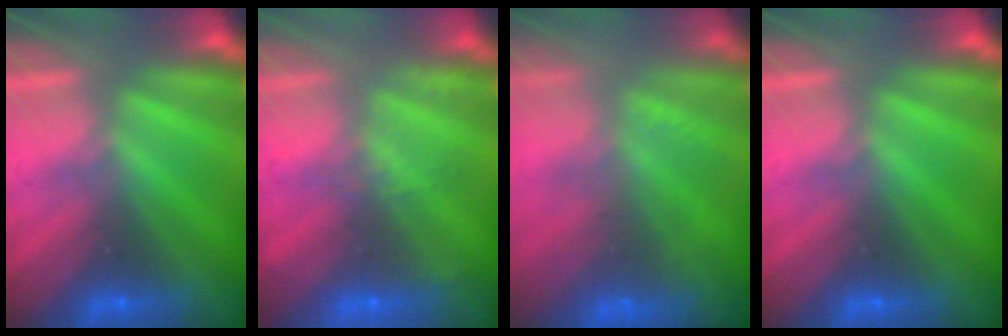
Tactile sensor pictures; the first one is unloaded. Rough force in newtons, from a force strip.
{"total": 2.3}
{"total": 10.0}
{"total": 0.0}